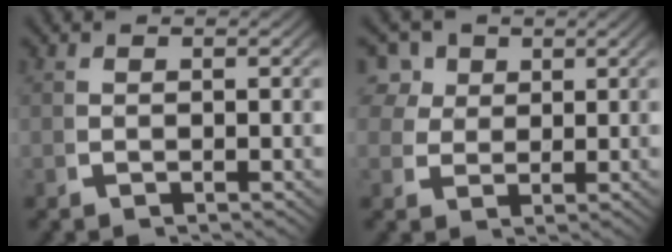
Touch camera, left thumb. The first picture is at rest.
{"total": 4.9, "force": [2.7, 3.7, 1.8], "torque": [-0.042, -0.008, 0.051]}